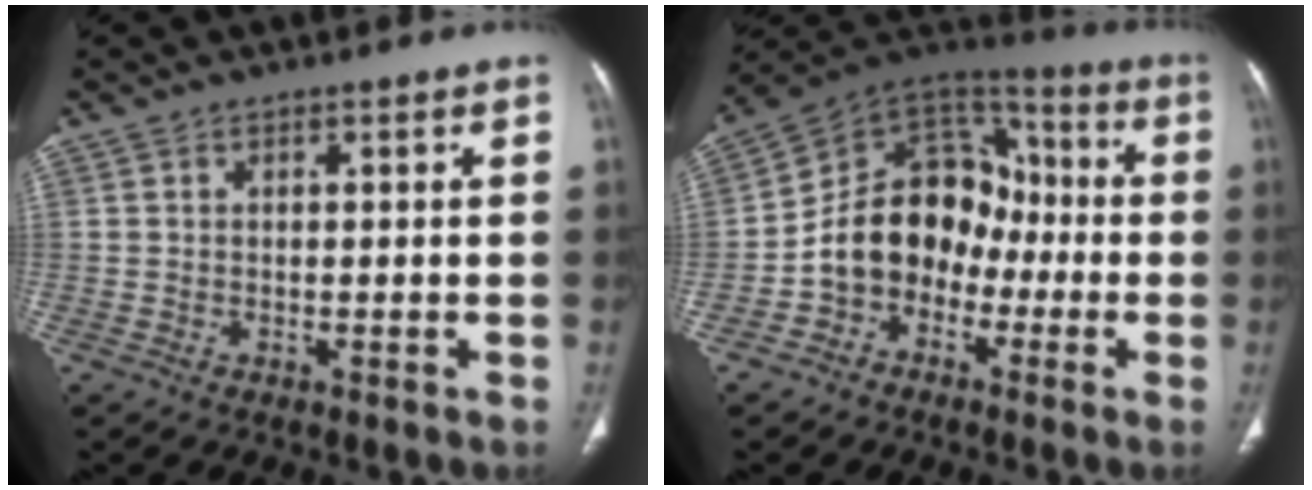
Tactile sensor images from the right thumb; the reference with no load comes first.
{"total": 14.9, "force": [-4.1, 11.8, 8.1], "torque": [-0.092, 0.067, -0.083]}